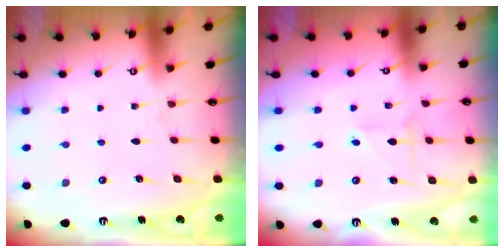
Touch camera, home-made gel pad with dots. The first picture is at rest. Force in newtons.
{"total": 3.0, "press": 3.0, "slide": 0.3}